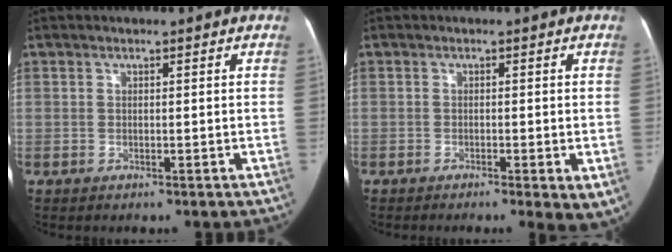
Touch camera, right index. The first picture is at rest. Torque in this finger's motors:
{"motor_torque": [1.06, -1.01, 0.14, 0.06]}